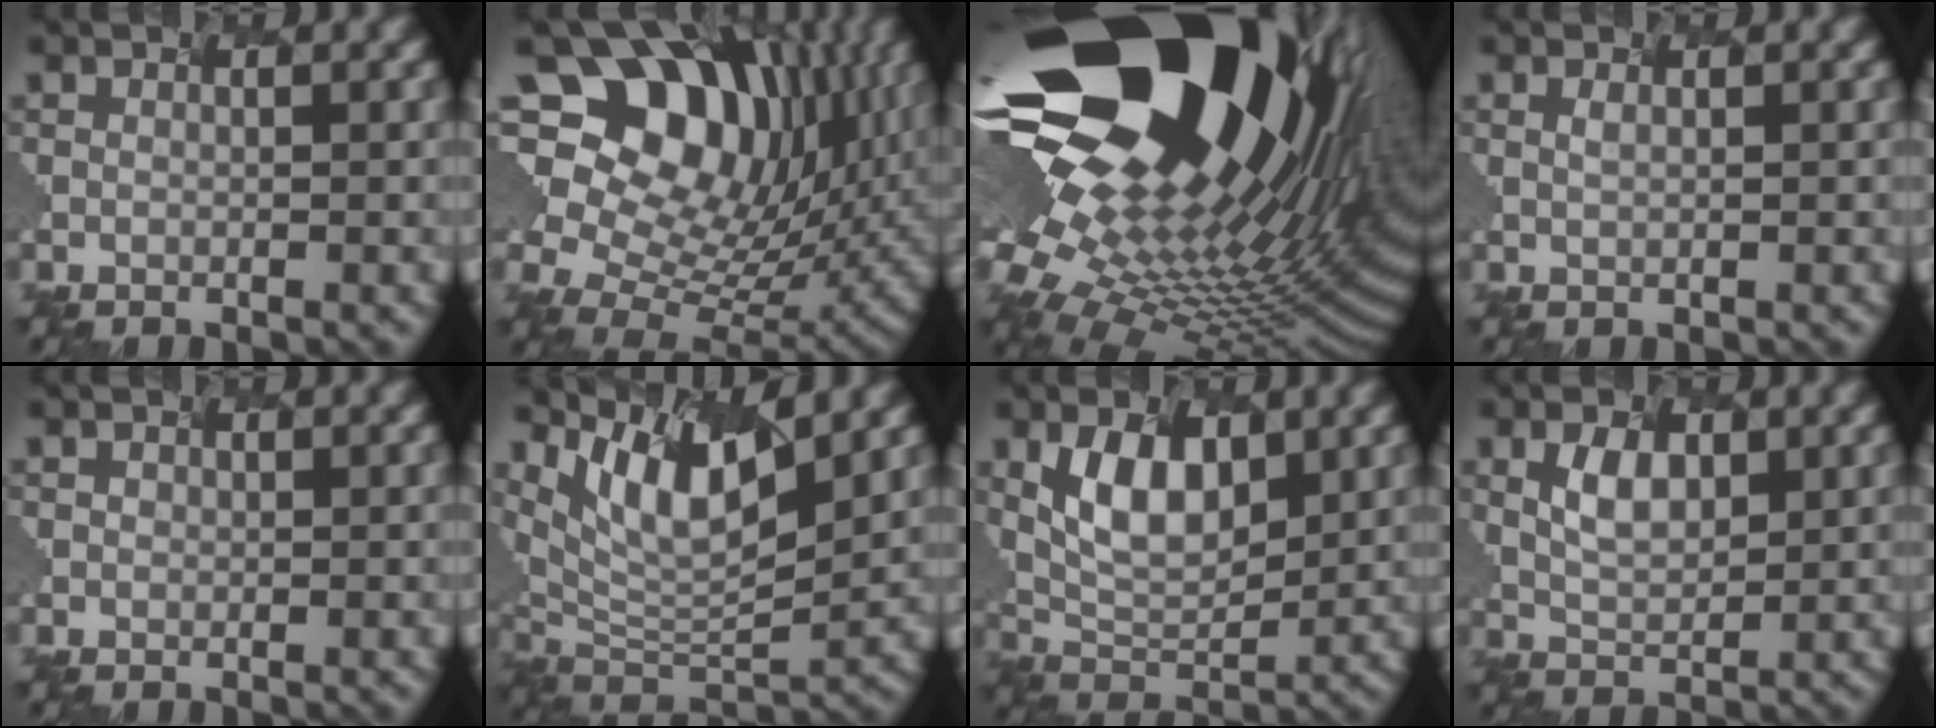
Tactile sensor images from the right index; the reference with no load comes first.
{"total": 14.4, "force": [5.8, 9.7, 8.9], "torque": [-0.176, 0.032, 0.111]}
{"total": 21.2, "force": [5.8, 10.6, 17.4], "torque": [-0.317, -0.004, 0.120]}
{"total": 0.0}
{"total": 0.7, "force": [-0.2, -0.2, -0.7], "torque": [0.005, 0.002, 0.009]}
{"total": 7.1, "force": [3.9, 2.2, 5.5], "torque": [-0.118, -0.011, 0.088]}
{"total": 4.8, "force": [1.2, 2.8, 3.7], "torque": [-0.078, -0.005, 0.036]}
{"total": 2.4, "force": [0.4, 1.5, 1.8], "torque": [-0.050, -0.001, 0.021]}